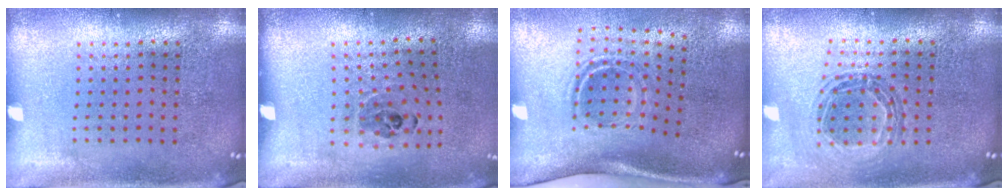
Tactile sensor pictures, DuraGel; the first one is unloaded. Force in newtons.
{"total": 0.9, "press": 0.8, "slide": 0.6}
{"total": 2.0, "press": 1.2, "slide": 1.6}
{"total": 0.8, "press": 0.8, "slide": 0.1}